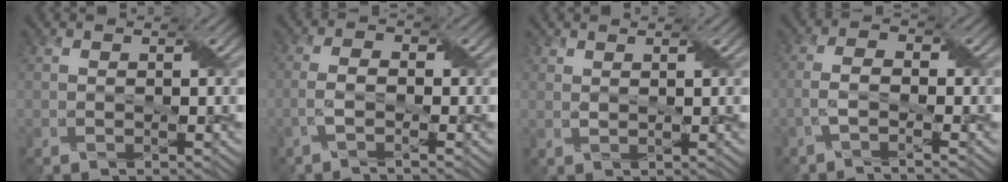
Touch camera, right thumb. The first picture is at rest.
{"total": 2.4, "force": [-1.3, 0.8, 1.9], "torque": [-0.045, 0.002, -0.031]}
{"total": 0.8, "force": [0.8, 0.2, 0.0], "torque": [-0.004, -0.005, 0.015]}
{"total": 2.9, "force": [-1.5, 0.9, 2.3], "torque": [-0.052, 0.002, -0.037]}